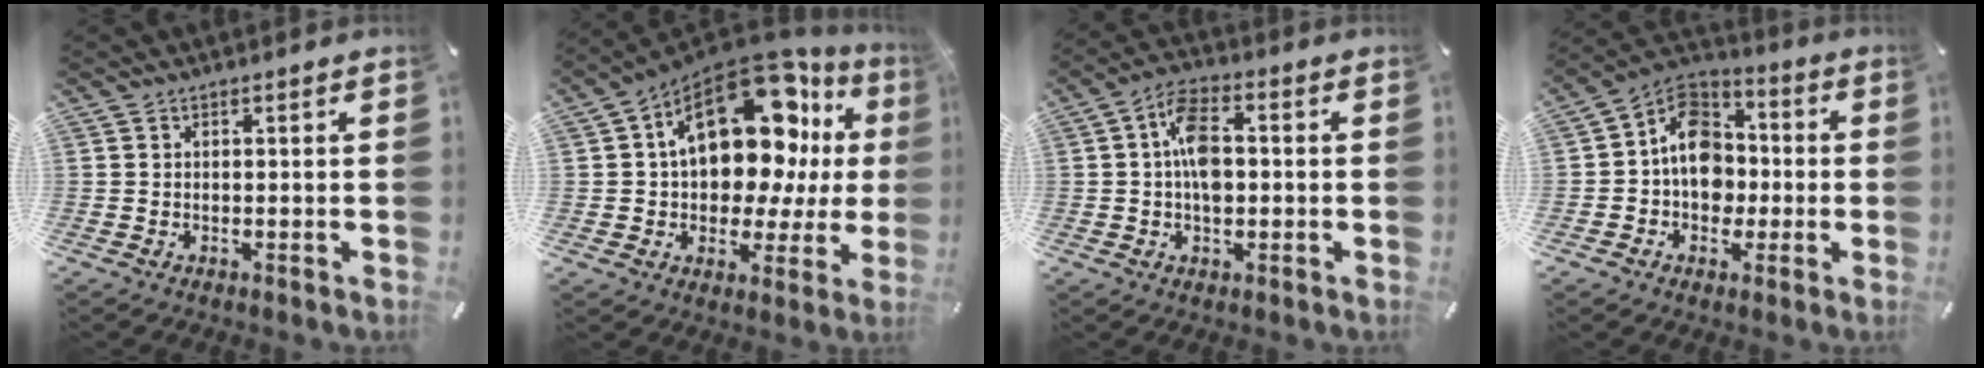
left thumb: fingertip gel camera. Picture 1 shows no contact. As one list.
[{"total": 22.6, "force": [7.7, 12.4, 17.2], "torque": [-0.273, -0.059, 0.125]}, {"total": 8.5, "force": [-0.1, 4.9, 7.0], "torque": [-0.128, 0.004, -0.006]}, {"total": 12.2, "force": [-1.2, 10.5, 6.0], "torque": [-0.112, 0.018, -0.023]}]